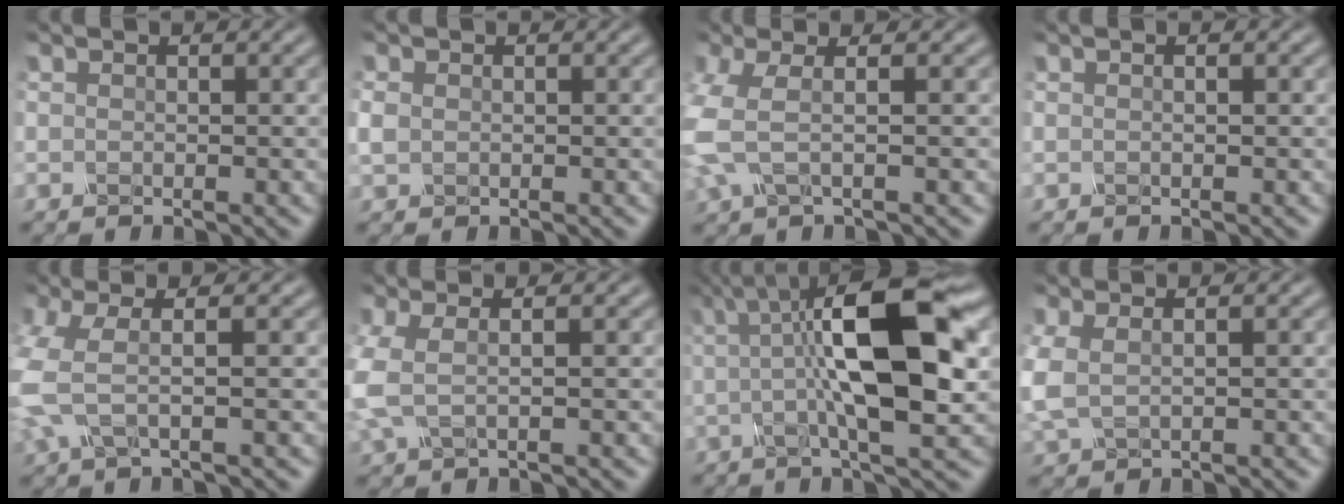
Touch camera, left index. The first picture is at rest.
{"total": 1.2, "force": [0.1, 1.1, 0.6], "torque": [-0.014, 0.001, 0.001]}
{"total": 3.9, "force": [0.0, 1.4, 3.6], "torque": [-0.092, -0.002, -0.006]}
{"total": 0.5, "force": [0.1, 0.1, 0.5], "torque": [-0.010, 0.003, 0.002]}
{"total": 4.3, "force": [0.0, 1.5, 4.0], "torque": [-0.105, -0.004, -0.005]}
{"total": 2.9, "force": [0.1, 1.1, 2.7], "torque": [-0.070, 0.005, -0.002]}
{"total": 12.2, "force": [2.1, 3.2, 11.6], "torque": [-0.181, 0.018, 0.029]}
{"total": 2.6, "force": [0.4, 1.4, 2.1], "torque": [-0.066, 0.000, 0.008]}